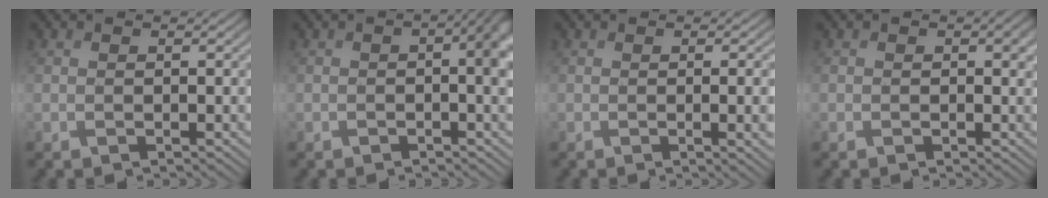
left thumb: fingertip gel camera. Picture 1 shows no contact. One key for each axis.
{"total": 4.1, "fx": -0.2, "fy": 1.4, "fz": 3.8, "tx": -0.049, "ty": 0.000, "tz": -0.005}
{"total": 4.8, "fx": -0.4, "fy": 1.3, "fz": 4.6, "tx": -0.060, "ty": -0.005, "tz": -0.002}
{"total": 1.2, "fx": 0.2, "fy": 0.9, "fz": 0.7, "tx": -0.012, "ty": -0.005, "tz": 0.001}